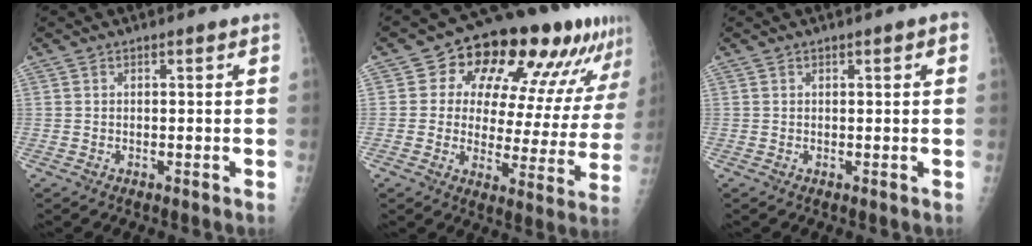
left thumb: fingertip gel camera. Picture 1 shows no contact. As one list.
[{"total": 21.6, "force": [11.8, 10.9, 14.4], "torque": [-0.149, -0.017, 0.154]}, {"total": 1.3, "force": [0.6, 0.4, 1.0], "torque": [-0.002, 0.001, 0.007]}]